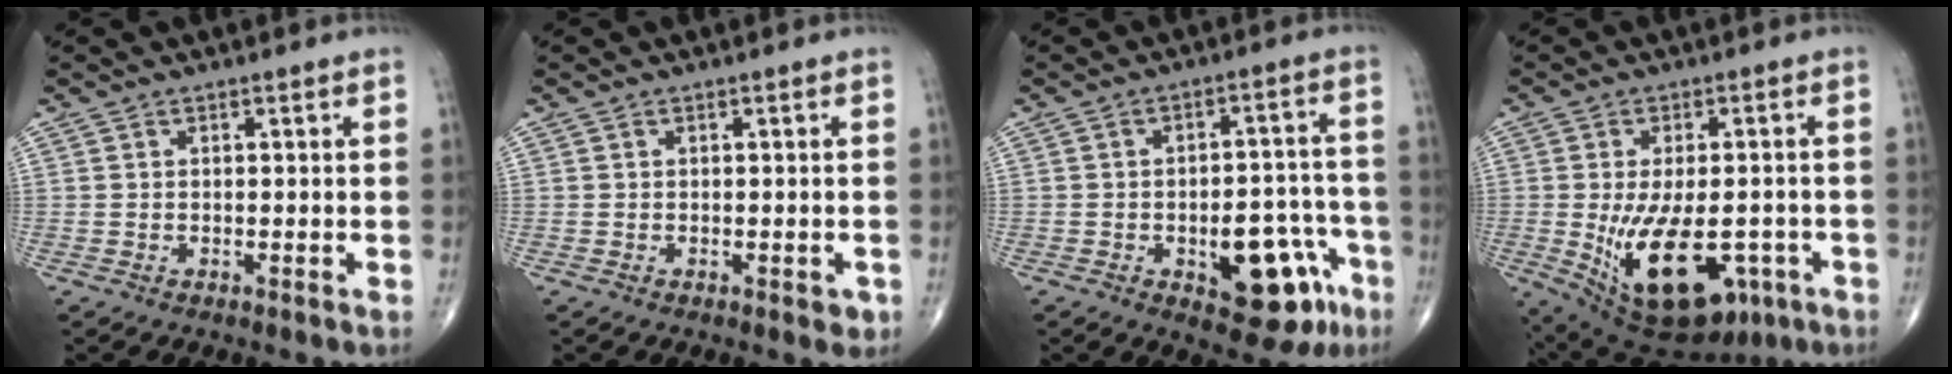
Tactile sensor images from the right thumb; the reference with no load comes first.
{"total": 1.6, "force": [-0.4, 0.9, 1.2], "torque": [-0.006, 0.000, -0.004]}
{"total": 15.1, "force": [-6.4, 7.2, 11.6], "torque": [-0.113, 0.046, -0.073]}
{"total": 18.3, "force": [-5.3, 9.7, 14.7], "torque": [-0.247, -0.006, -0.054]}